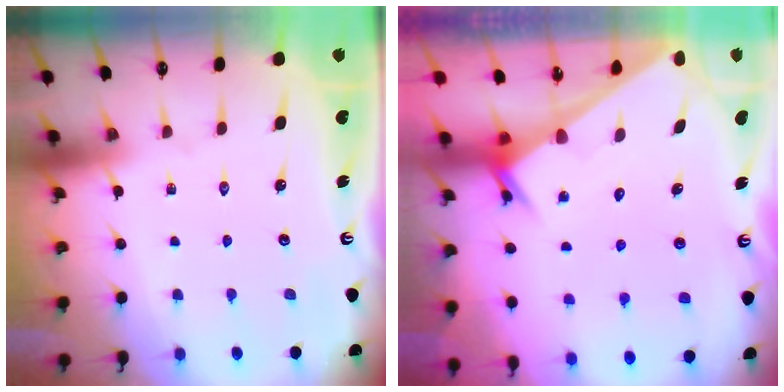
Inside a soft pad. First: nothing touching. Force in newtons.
{"total": 2.5, "press": 2.5, "slide": 0.1}